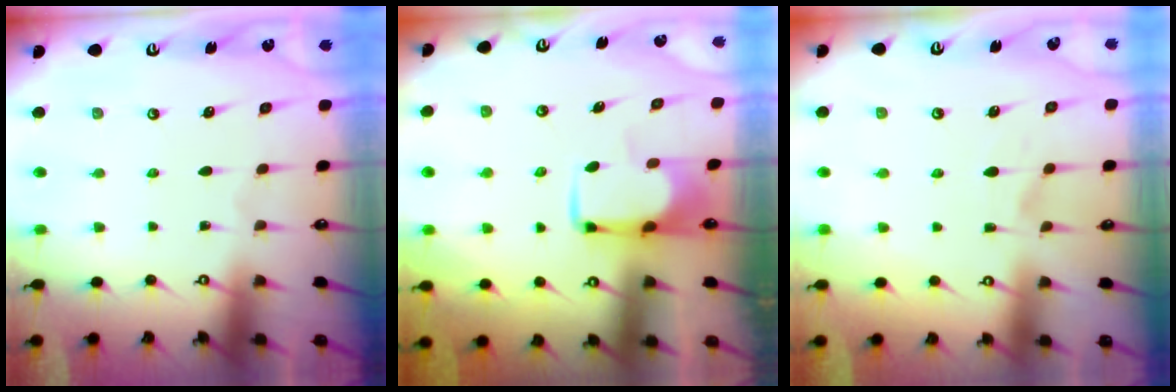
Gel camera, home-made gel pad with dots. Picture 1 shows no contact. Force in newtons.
{"total": 2.0, "press": 2.0, "slide": 0.4}
{"total": 2.5, "press": 2.2, "slide": 1.2}